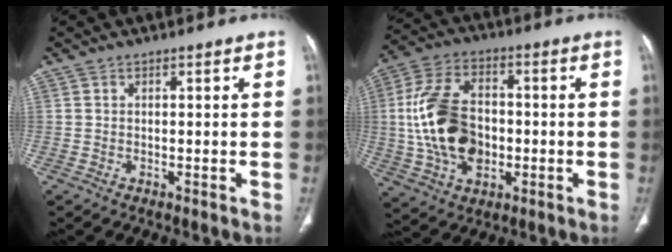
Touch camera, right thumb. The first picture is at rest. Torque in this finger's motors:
{"motor_torque": [1.85, 2.39, 1.79, -0.02, 0.38]}